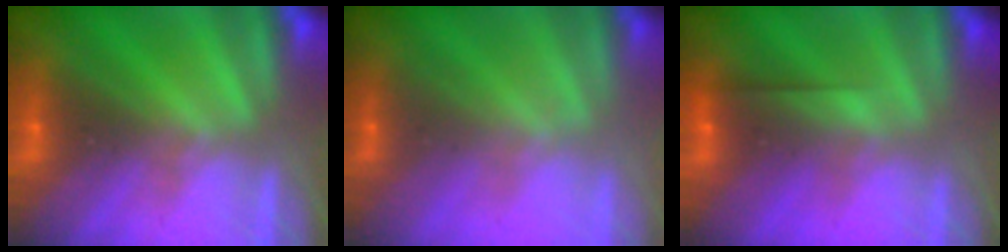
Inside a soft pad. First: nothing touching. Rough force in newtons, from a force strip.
{"total": 2.0}
{"total": 2.5}